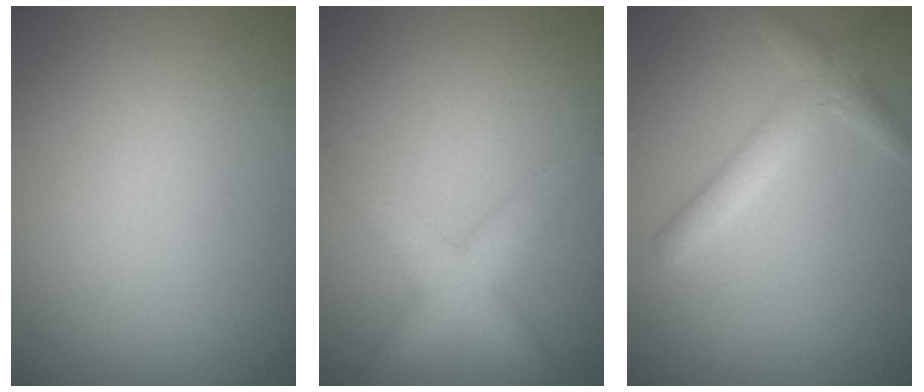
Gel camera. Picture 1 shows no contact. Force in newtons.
{"total": 4.0, "press": 4.0, "slide": 0.2}
{"total": 2.5, "press": 2.5, "slide": 0.2}